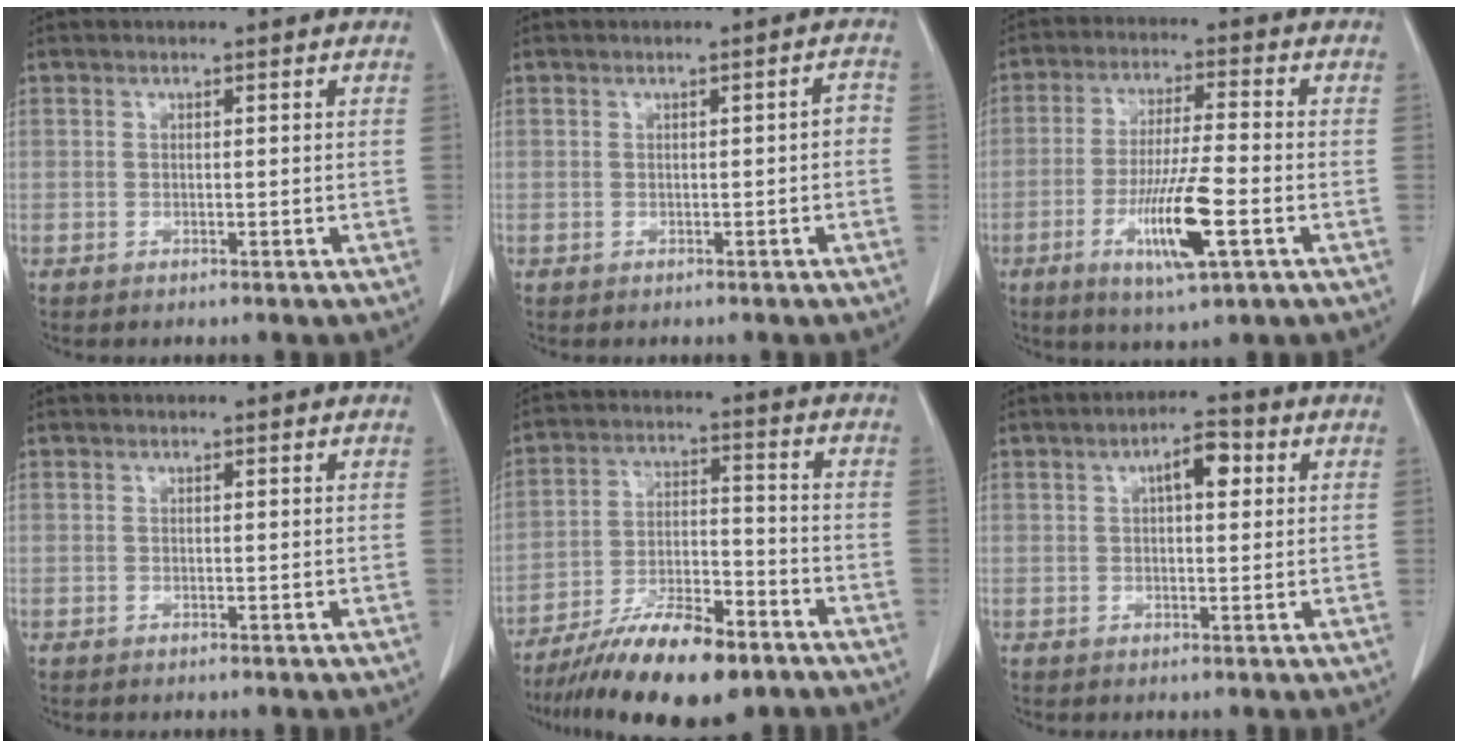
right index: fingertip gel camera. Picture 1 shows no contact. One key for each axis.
{"total": 1.4, "fx": -0.4, "fy": 0.4, "fz": 1.3, "tx": -0.010, "ty": 0.004, "tz": -0.006}
{"total": 10.9, "fx": -3.8, "fy": 0.9, "fz": 10.2, "tx": -0.189, "ty": -0.017, "tz": -0.066}
{"total": 0.0}
{"total": 14.6, "fx": -10.4, "fy": 3.7, "fz": 9.6, "tx": -0.170, "ty": -0.010, "tz": -0.180}
{"total": 4.5, "fx": 1.4, "fy": 1.6, "fz": 4.0, "tx": -0.065, "ty": 0.013, "tz": 0.018}